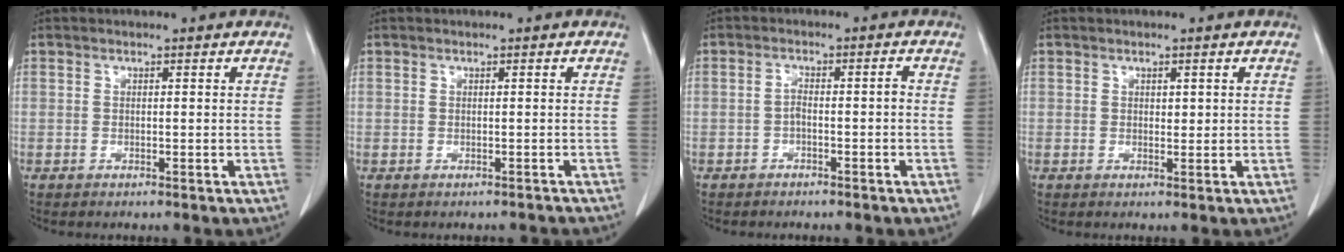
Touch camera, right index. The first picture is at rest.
{"total": 1.2, "force": [-0.9, 0.8, 0.1], "torque": [0.003, 0.005, -0.013]}
{"total": 2.3, "force": [-0.9, 0.5, 2.0], "torque": [-0.034, 0.005, -0.014]}
{"total": 1.0, "force": [0.4, 0.6, 0.7], "torque": [-0.007, -0.003, 0.006]}